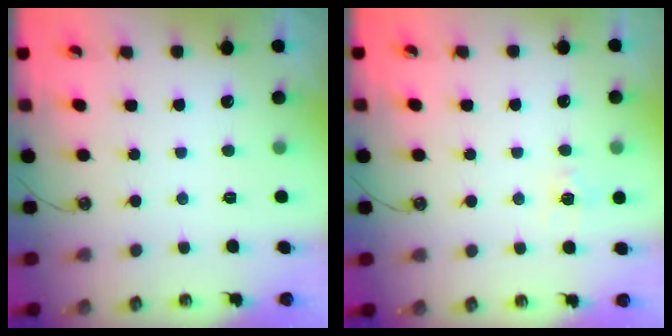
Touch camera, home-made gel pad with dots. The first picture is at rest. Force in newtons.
{"total": 5.8, "press": 5.8, "slide": 0.6}